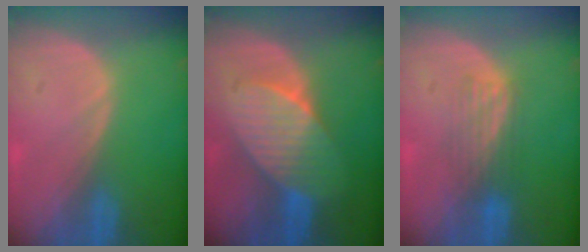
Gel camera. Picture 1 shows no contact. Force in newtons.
{"total": 7.3, "press": 7.3, "slide": 1.0}
{"total": 3.8, "press": 3.8, "slide": 0.1}